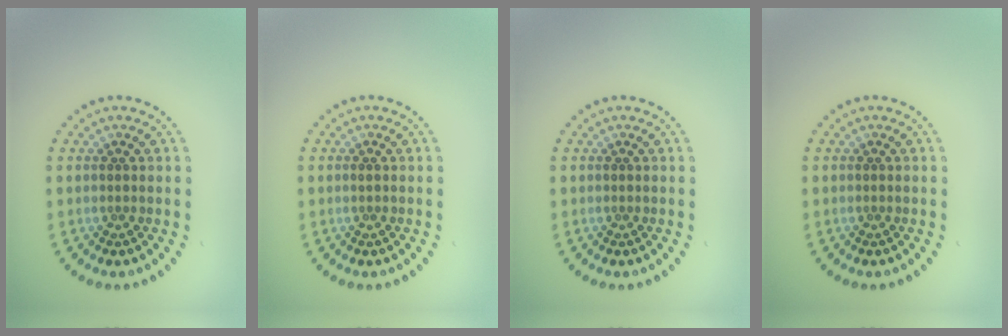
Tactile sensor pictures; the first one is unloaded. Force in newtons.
{"total": 0.5, "press": 0.4, "slide": 0.4}
{"total": 0.0}
{"total": 0.0}